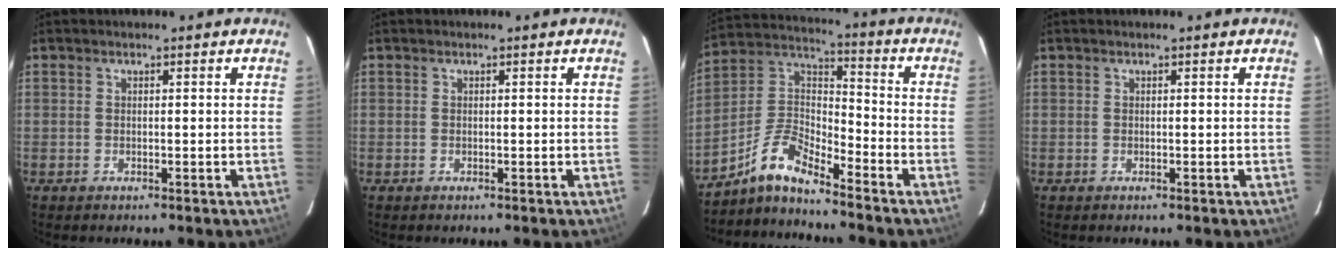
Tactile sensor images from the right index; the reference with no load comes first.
{"total": 0.0}
{"total": 9.1, "force": [-7.7, 1.7, 4.4], "torque": [-0.114, 0.032, -0.165]}
{"total": 0.0}